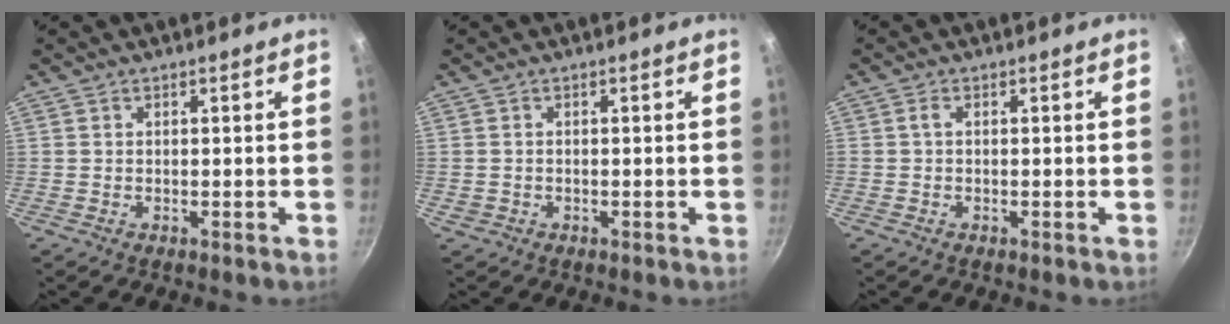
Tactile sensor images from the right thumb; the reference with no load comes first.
{"total": 0.6, "force": [-0.2, 0.6, 0.1], "torque": [-0.005, 0.001, 0.005]}
{"total": 1.1, "force": [0.0, 0.3, 1.1], "torque": [-0.027, 0.004, -0.002]}